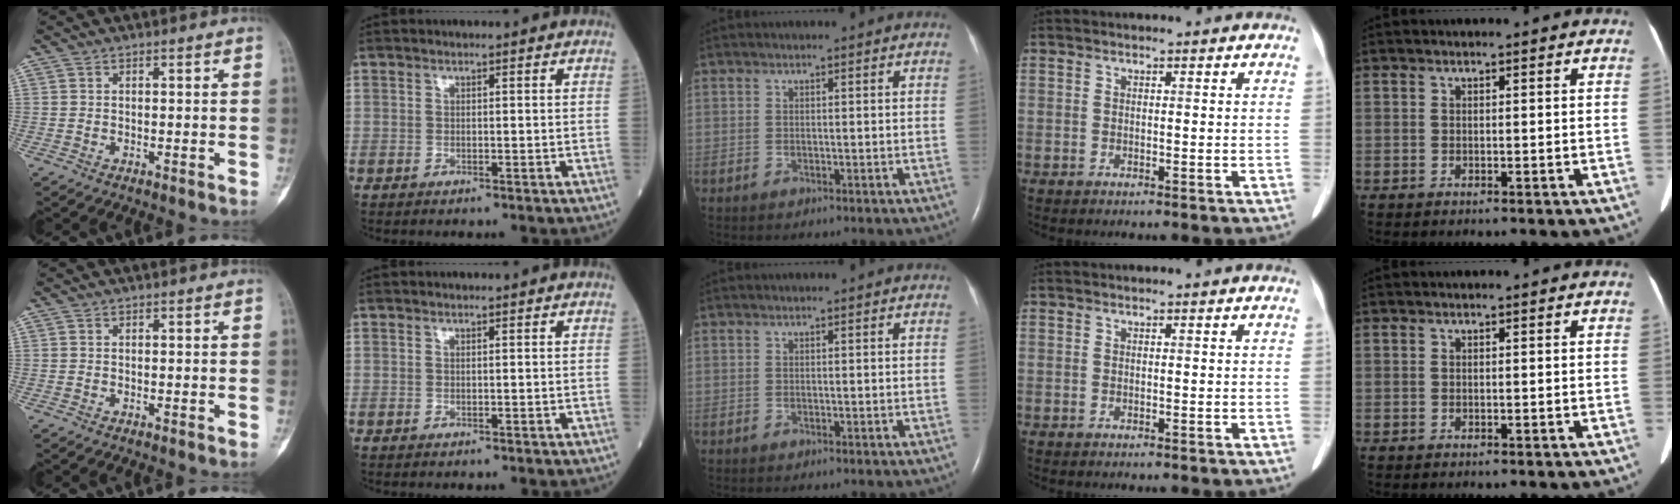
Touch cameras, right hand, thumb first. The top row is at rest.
{}